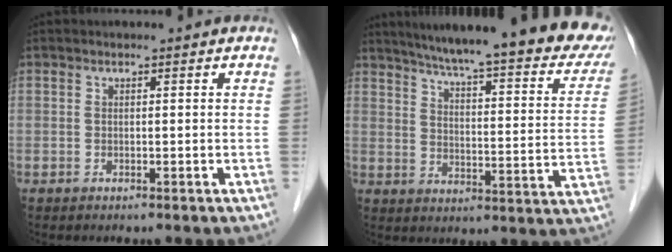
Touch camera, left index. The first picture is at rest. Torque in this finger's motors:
{"motor_torque": [0.86, -1.06, 0.72, 0.10]}